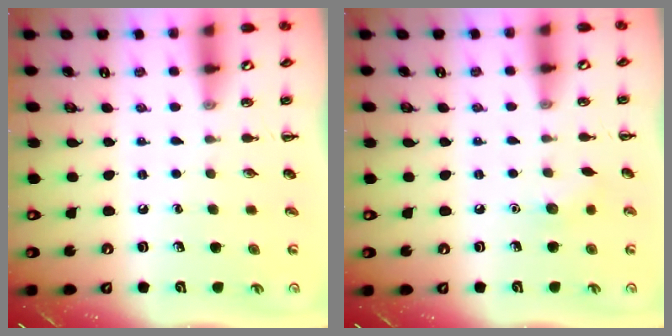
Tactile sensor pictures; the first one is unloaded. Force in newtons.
{"total": 5.4, "press": 5.2, "slide": 1.4}